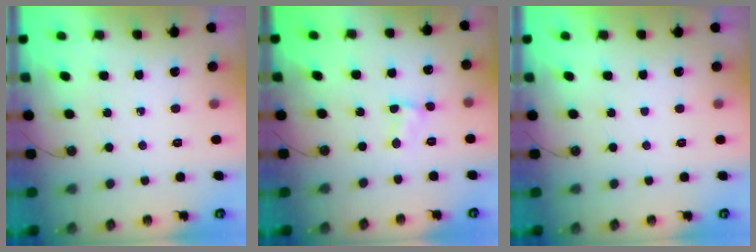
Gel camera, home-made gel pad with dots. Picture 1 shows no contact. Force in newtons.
{"total": 2.3, "press": 2.3, "slide": 0.3}
{"total": 0.0}